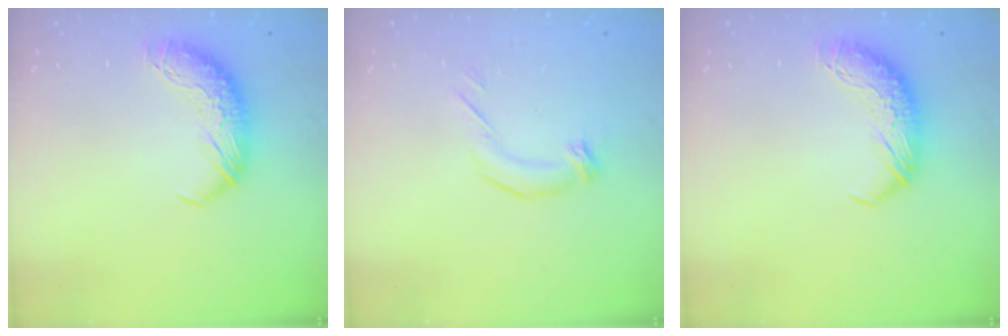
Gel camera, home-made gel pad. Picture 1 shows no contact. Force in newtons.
{"total": 2.6, "press": 2.0, "slide": 1.7}
{"total": 0.0}